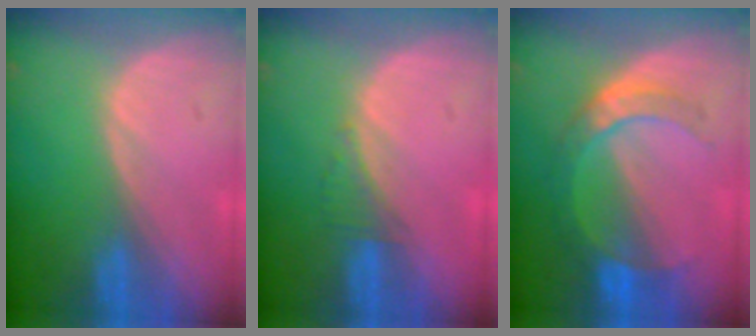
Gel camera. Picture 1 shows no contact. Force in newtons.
{"total": 1.7, "press": 1.6, "slide": 0.7}
{"total": 7.1, "press": 6.5, "slide": 2.9}